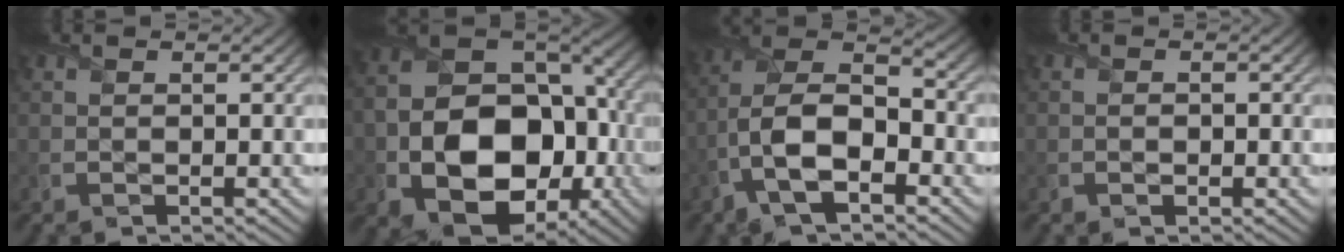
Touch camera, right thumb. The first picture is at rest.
{"total": 17.0, "force": [-4.5, 11.9, 11.3], "torque": [-0.207, -0.054, -0.055]}
{"total": 11.6, "force": [-4.6, 5.7, 9.0], "torque": [-0.194, -0.001, -0.094]}
{"total": 1.0, "force": [-0.3, 0.7, 0.6], "torque": [-0.006, 0.000, -0.002]}